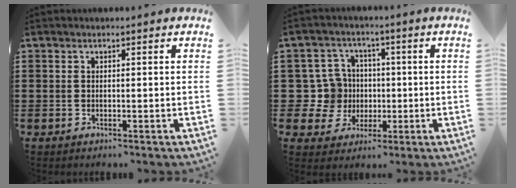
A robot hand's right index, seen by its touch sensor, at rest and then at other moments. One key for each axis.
{"total": 8.3, "fx": 0.2, "fy": 7.9, "fz": 2.3, "tx": -0.098, "ty": 0.013, "tz": 0.008}